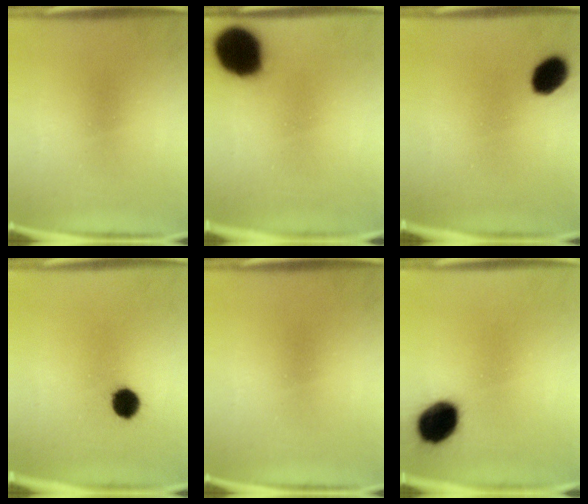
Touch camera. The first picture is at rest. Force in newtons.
{"total": 18.4}
{"total": 7.3}
{"total": 5.9}
{"total": 0.0}
{"total": 12.4}